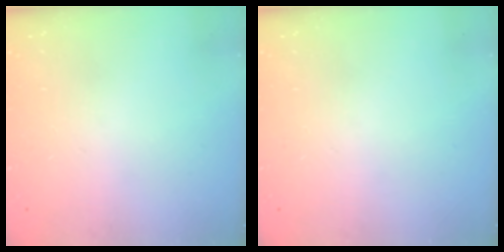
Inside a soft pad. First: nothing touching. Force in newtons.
{"total": 0.0}